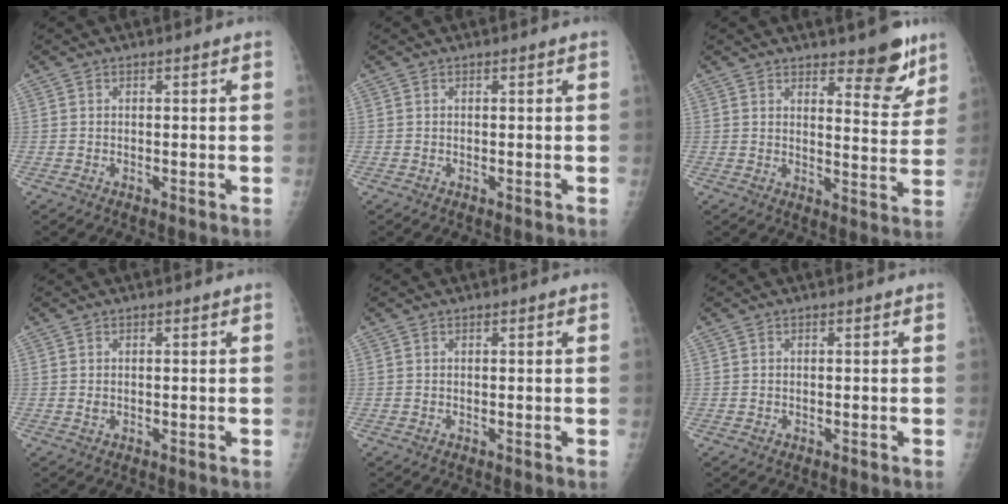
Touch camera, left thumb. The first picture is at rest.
{"total": 0.0}
{"total": 8.8, "force": [6.3, 2.9, 5.4], "torque": [-0.040, -0.047, 0.090]}
{"total": 0.8, "force": [0.3, 0.5, 0.5], "torque": [-0.007, -0.002, 0.006]}
{"total": 0.5, "force": [0.3, 0.2, 0.4], "torque": [-0.005, 0.000, 0.005]}
{"total": 0.0}